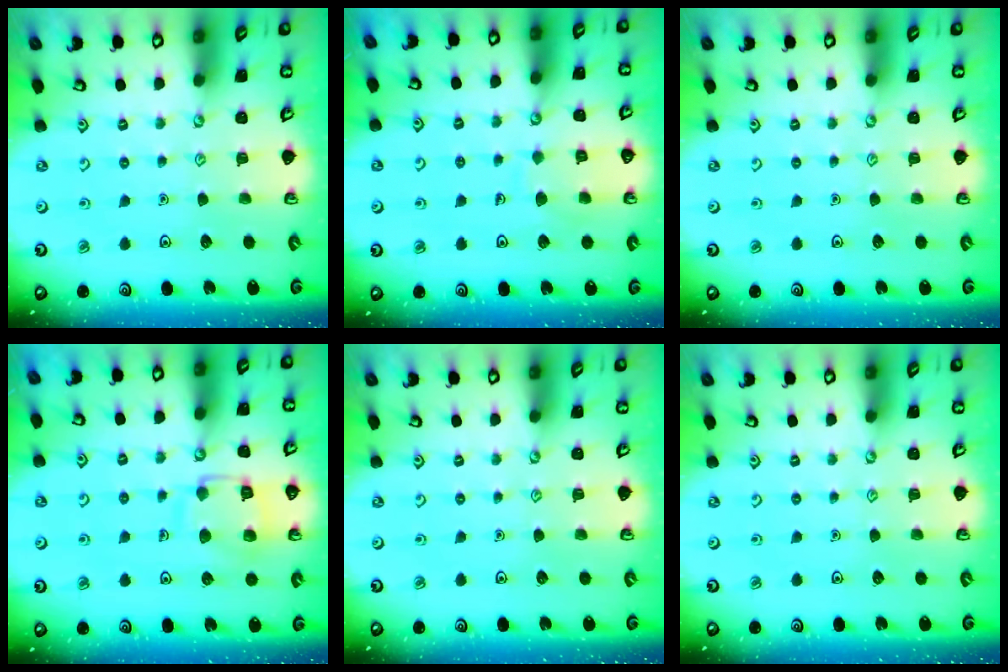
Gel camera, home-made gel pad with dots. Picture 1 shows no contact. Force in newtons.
{"total": 6.9, "press": 6.9, "slide": 0.7}
{"total": 0.0}
{"total": 11.9, "press": 11.8, "slide": 1.3}
{"total": 0.0}
{"total": 0.0}